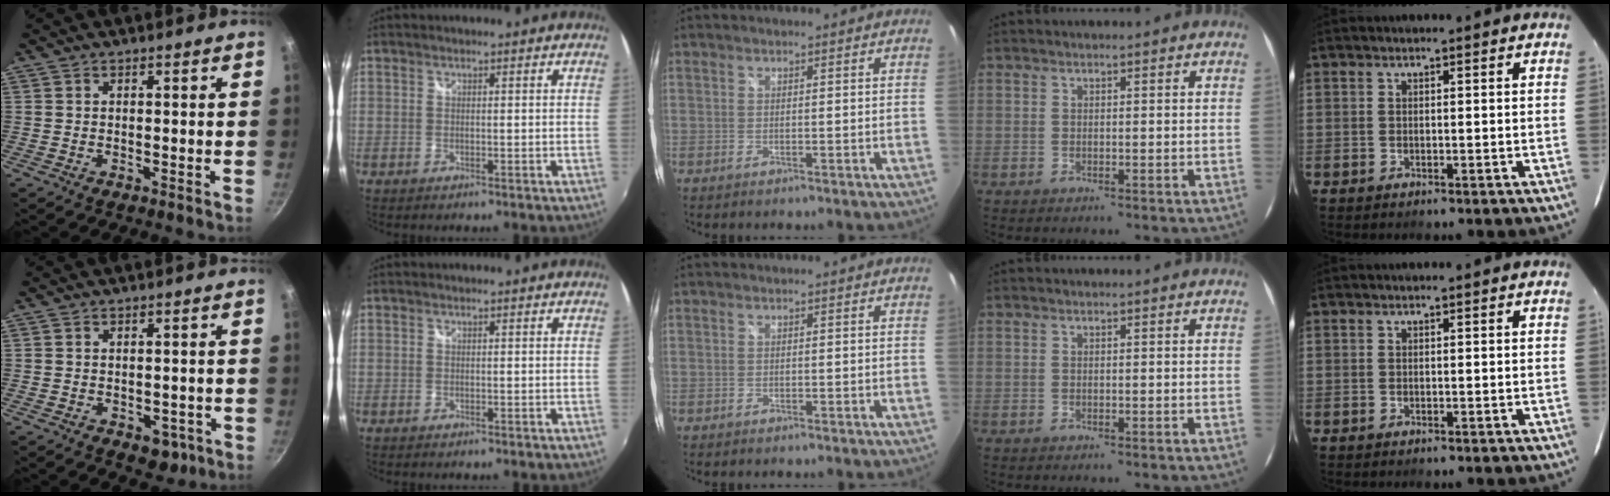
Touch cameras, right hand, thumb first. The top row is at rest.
{"thumb": {"total": 4.7, "force": [-1.8, 3.1, 3.0], "torque": [-0.012, 0.016, -0.010]}}